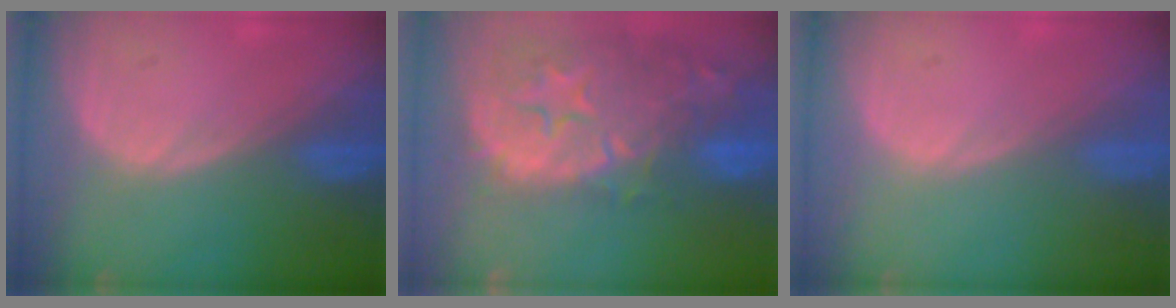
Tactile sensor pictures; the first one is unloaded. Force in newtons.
{"total": 15.1, "press": 12.0, "slide": 9.1}
{"total": 0.0}